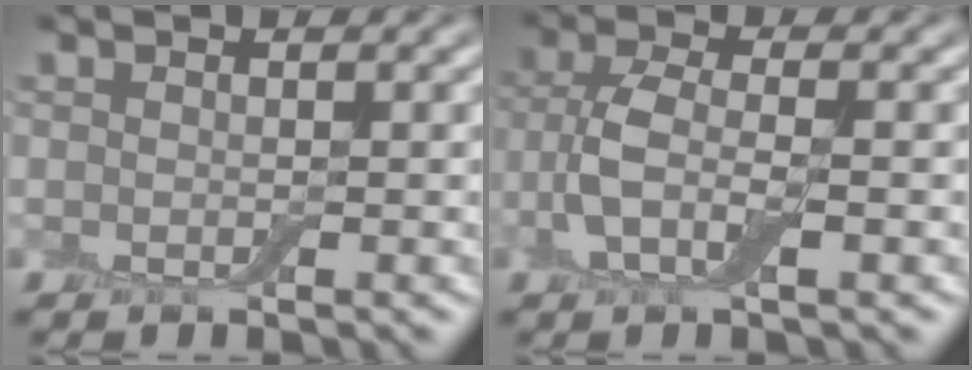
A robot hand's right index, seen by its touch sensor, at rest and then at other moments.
{"total": 4.5, "force": [-1.1, 1.8, 4.0], "torque": [-0.093, 0.008, -0.027]}